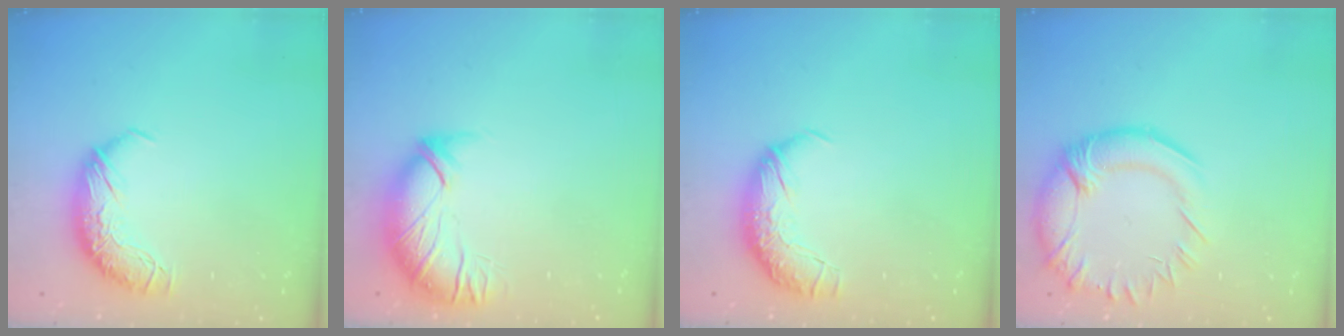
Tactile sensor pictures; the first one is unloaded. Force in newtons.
{"total": 2.9, "press": 1.4, "slide": 2.6}
{"total": 2.4, "press": 1.1, "slide": 2.2}
{"total": 6.0, "press": 5.0, "slide": 3.4}